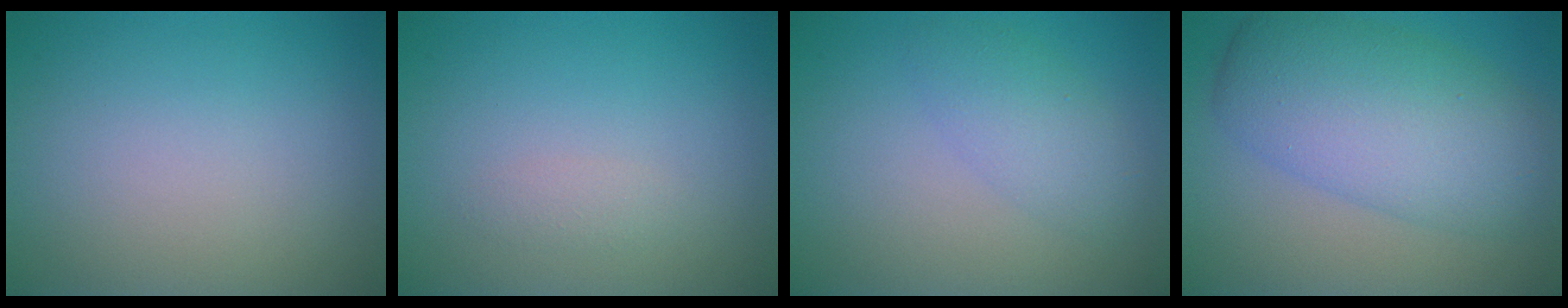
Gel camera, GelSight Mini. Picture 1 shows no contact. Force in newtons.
{"total": 0.8, "press": 0.8, "slide": 0.0}
{"total": 2.8, "press": 2.8, "slide": 0.1}
{"total": 8.2, "press": 8.2, "slide": 0.1}